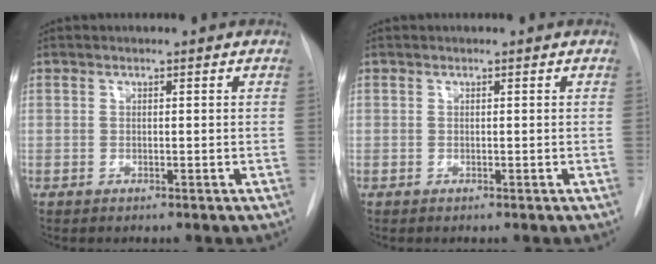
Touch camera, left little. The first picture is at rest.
{"total": 0.0}